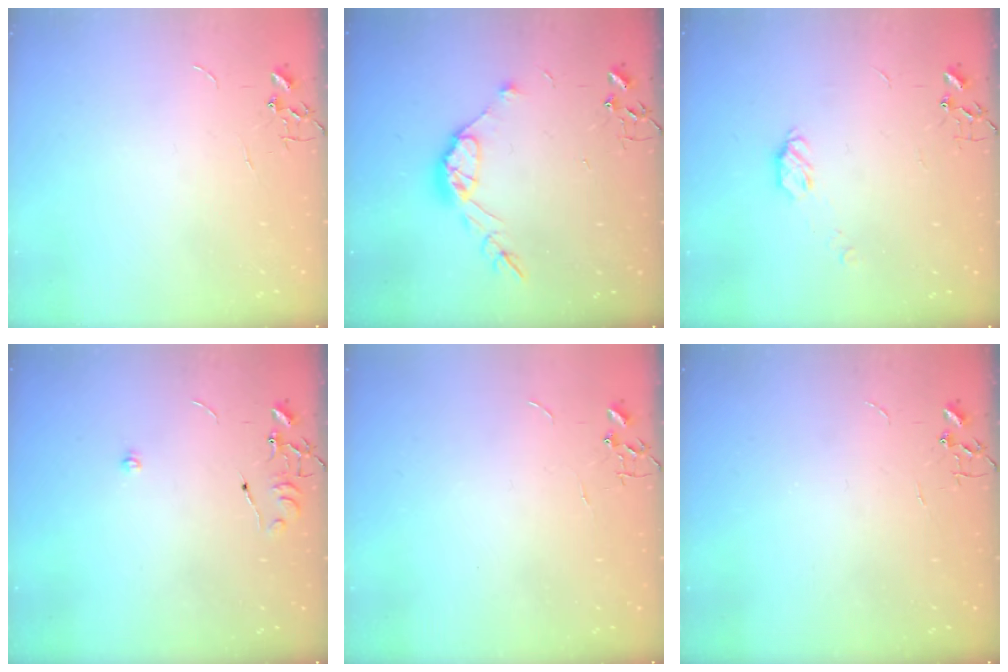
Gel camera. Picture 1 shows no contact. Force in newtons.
{"total": 10.9, "press": 10.8, "slide": 0.8}
{"total": 5.5, "press": 5.5, "slide": 0.4}
{"total": 6.4, "press": 6.4, "slide": 0.7}
{"total": 0.0}
{"total": 0.0}